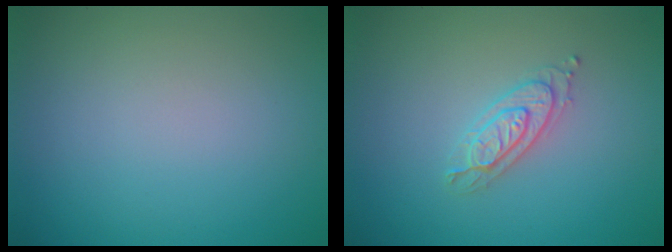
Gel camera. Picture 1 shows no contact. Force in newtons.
{"total": 2.2, "press": 2.1, "slide": 0.5}